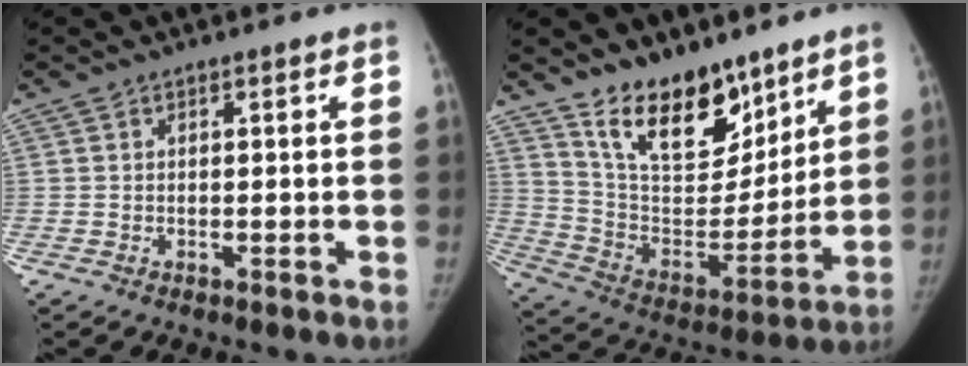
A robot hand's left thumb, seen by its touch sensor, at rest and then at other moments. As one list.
[{"total": 18.4, "force": [13.0, 8.9, 9.5], "torque": [-0.101, -0.084, 0.234]}]